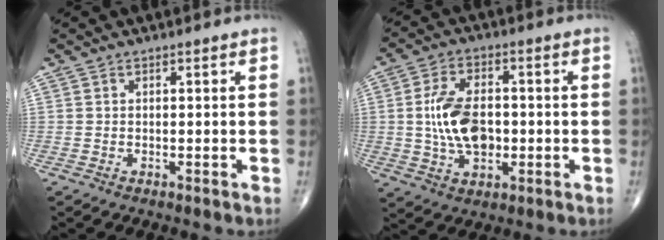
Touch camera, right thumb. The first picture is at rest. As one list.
[{"total": 11.4, "force": [-0.4, 6.8, 9.1], "torque": [-0.156, 0.007, -0.004]}]